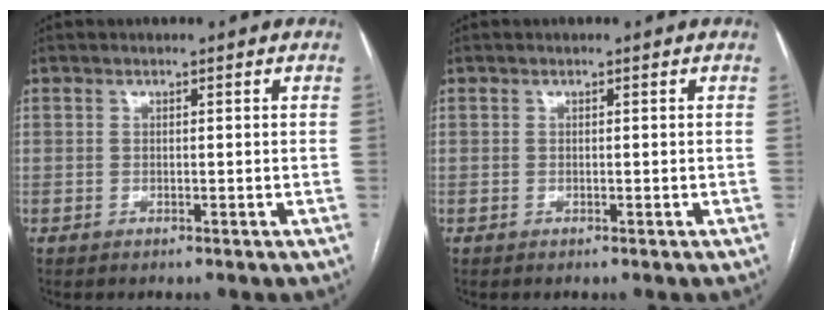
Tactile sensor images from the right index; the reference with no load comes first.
{"total": 0.0}